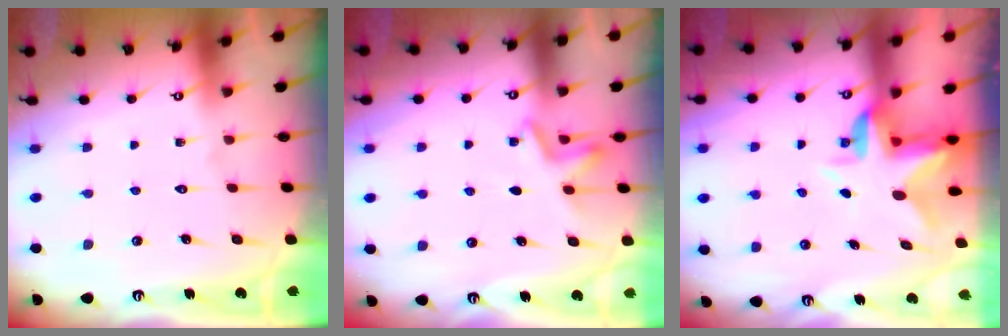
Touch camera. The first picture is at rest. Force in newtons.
{"total": 5.0, "press": 4.6, "slide": 1.9}
{"total": 4.6, "press": 4.6, "slide": 0.6}